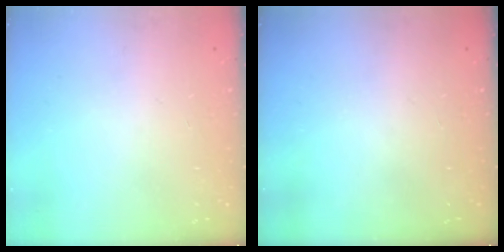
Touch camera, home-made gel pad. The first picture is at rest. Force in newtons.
{"total": 0.0}